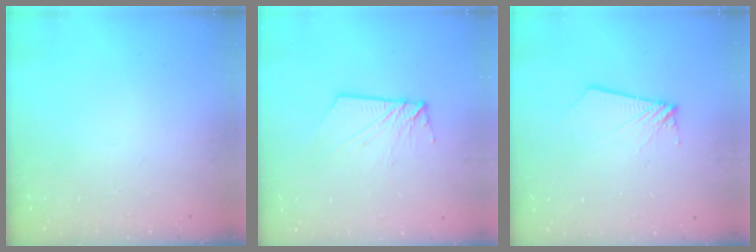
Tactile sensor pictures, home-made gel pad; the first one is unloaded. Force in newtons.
{"total": 5.5, "press": 5.5, "slide": 0.1}
{"total": 2.8, "press": 2.8, "slide": 0.3}